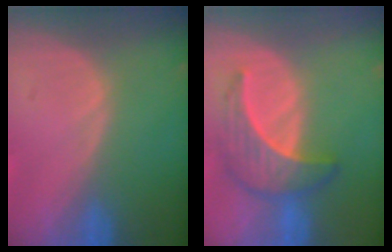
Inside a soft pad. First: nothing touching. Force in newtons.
{"total": 6.4, "press": 6.3, "slide": 1.1}